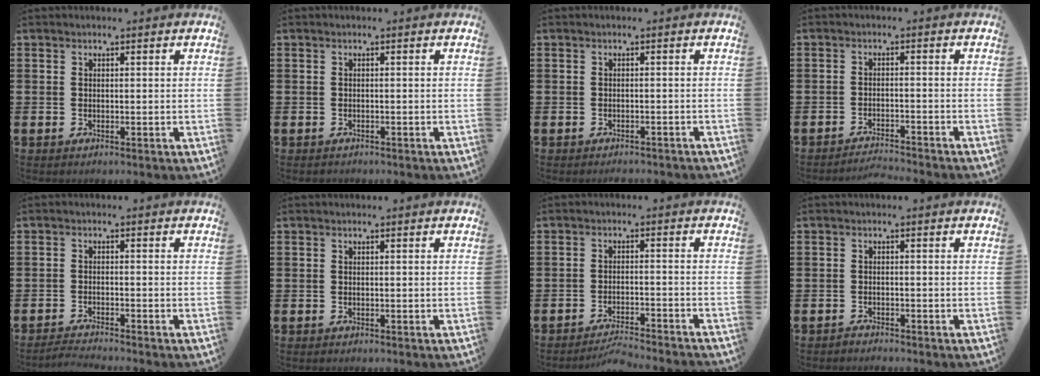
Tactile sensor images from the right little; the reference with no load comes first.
{"total": 0.0}
{"total": 0.8, "force": [-0.8, 0.1, 0.0], "torque": [-0.004, 0.000, -0.017]}
{"total": 2.1, "force": [-2.0, -0.2, 0.1], "torque": [-0.004, 0.005, -0.043]}
{"total": 1.5, "force": [-1.5, -0.2, 0.4], "torque": [-0.007, 0.001, -0.029]}
{"total": 0.0}
{"total": 2.8, "force": [-2.8, -0.1, 0.5], "torque": [-0.010, 0.003, -0.058]}
{"total": 0.9, "force": [-0.9, 0.0, -0.1], "torque": [0.000, 0.001, -0.020]}